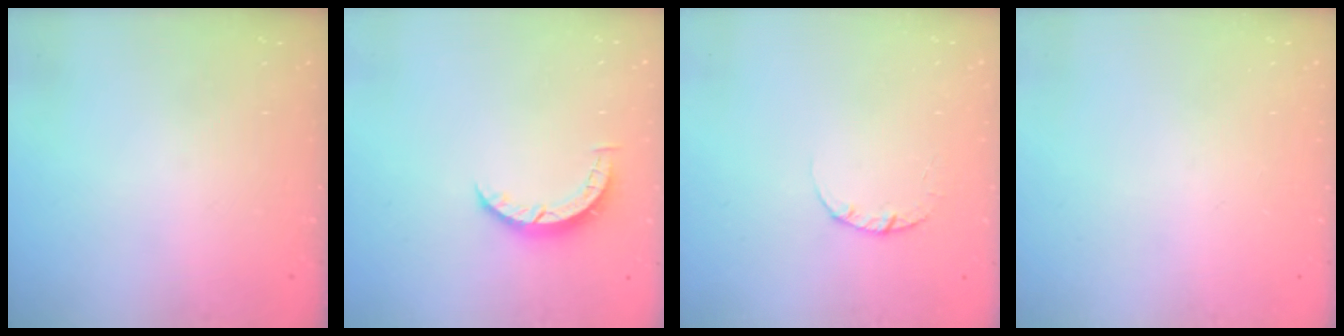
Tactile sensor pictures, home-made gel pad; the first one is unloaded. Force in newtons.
{"total": 3.6, "press": 3.6, "slide": 0.4}
{"total": 2.4, "press": 2.3, "slide": 0.3}
{"total": 0.0}